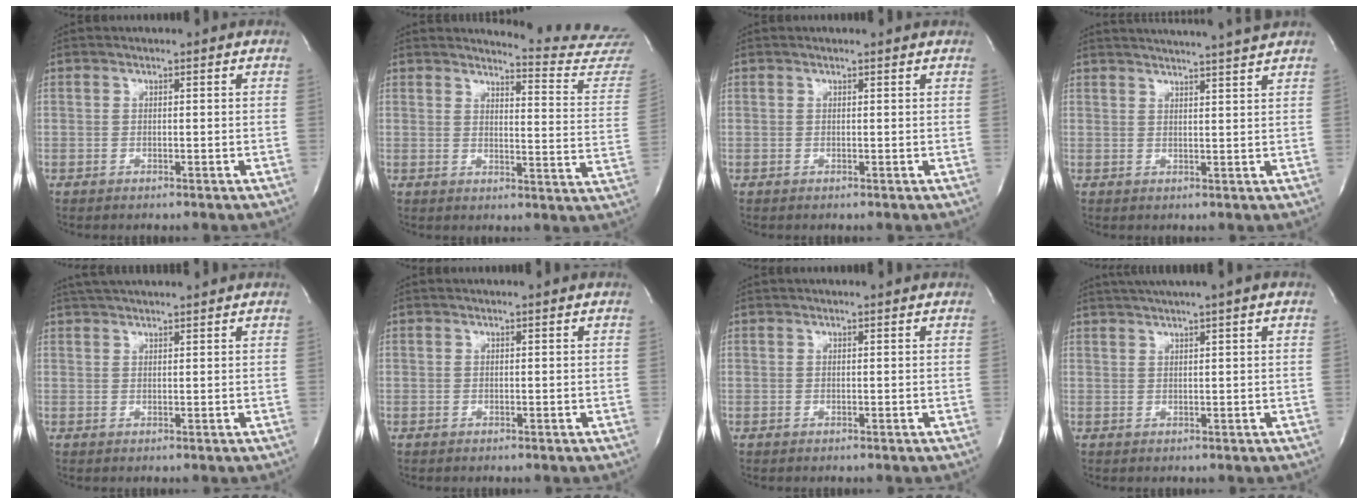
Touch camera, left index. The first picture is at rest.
{"total": 14.5, "force": [14.4, -0.8, 0.5], "torque": [0.010, -0.136, 0.138]}
{"total": 0.8, "force": [0.8, 0.0, 0.2], "torque": [-0.010, 0.004, 0.008]}
{"total": 11.0, "force": [10.1, -1.6, 3.8], "torque": [-0.062, -0.010, 0.127]}
{"total": 7.1, "force": [6.4, 0.2, 3.1], "torque": [-0.053, 0.034, 0.098]}
{"total": 0.6, "force": [0.5, -0.1, 0.2], "torque": [-0.006, 0.001, 0.012]}
{"total": 2.1, "force": [2.0, 0.0, 0.8], "torque": [-0.012, 0.016, 0.023]}
{"total": 6.7, "force": [5.1, -1.1, 4.3], "torque": [-0.067, 0.028, 0.074]}